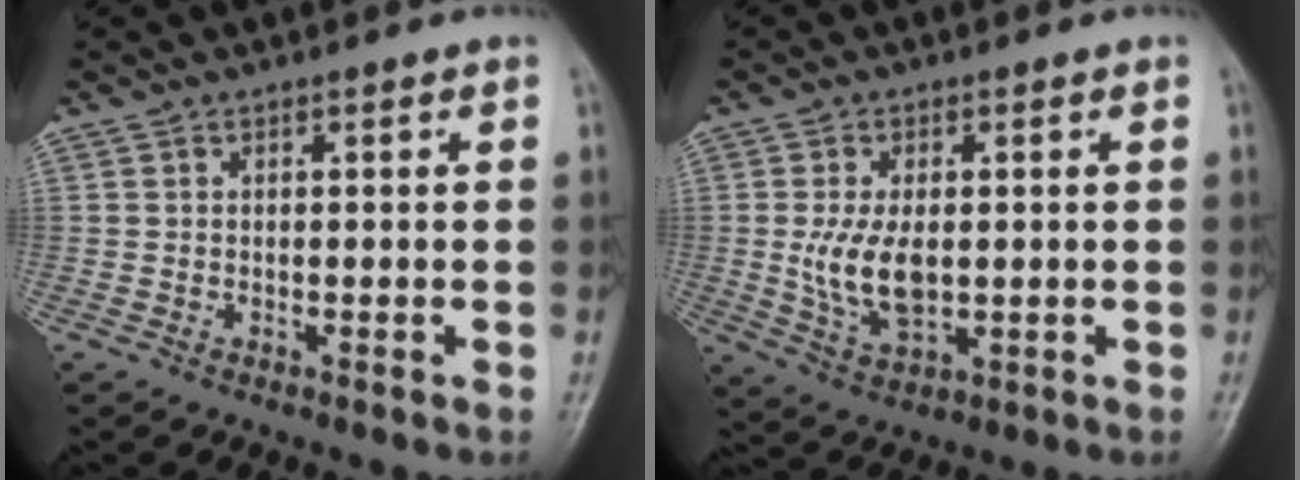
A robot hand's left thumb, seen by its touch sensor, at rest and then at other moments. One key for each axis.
{"total": 8.7, "fx": -0.1, "fy": 4.8, "fz": 7.2, "tx": -0.136, "ty": -0.008, "tz": 0.006}